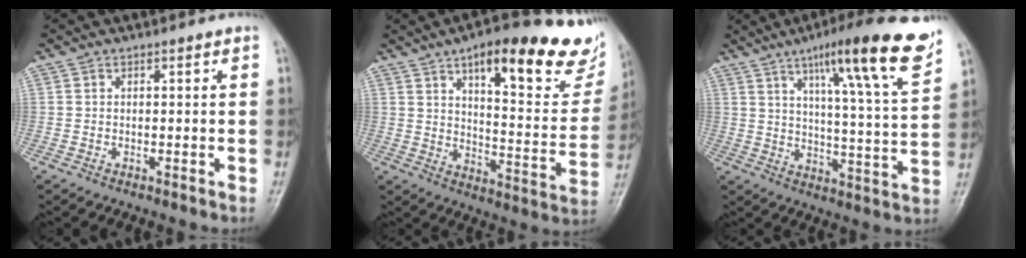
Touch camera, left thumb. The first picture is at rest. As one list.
[{"total": 25.3, "force": [15.5, 7.8, 18.4], "torque": [-0.208, -0.057, 0.213]}, {"total": 18.5, "force": [11.3, 1.8, 14.6], "torque": [-0.197, -0.051, 0.165]}]